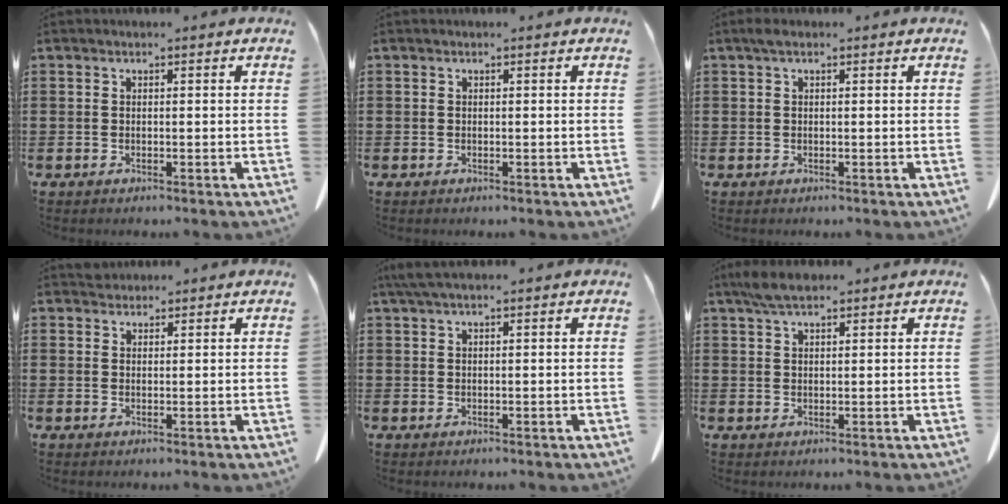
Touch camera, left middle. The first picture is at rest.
{"total": 0.0}
{"total": 1.1, "force": [0.4, 0.6, 0.8], "torque": [-0.019, 0.004, 0.007]}
{"total": 1.6, "force": [1.5, 0.5, 0.0], "torque": [0.003, -0.002, 0.030]}
{"total": 2.1, "force": [1.4, 0.4, 1.5], "torque": [-0.034, 0.001, 0.026]}
{"total": 3.9, "force": [2.9, 1.3, 2.2], "torque": [-0.052, 0.002, 0.054]}